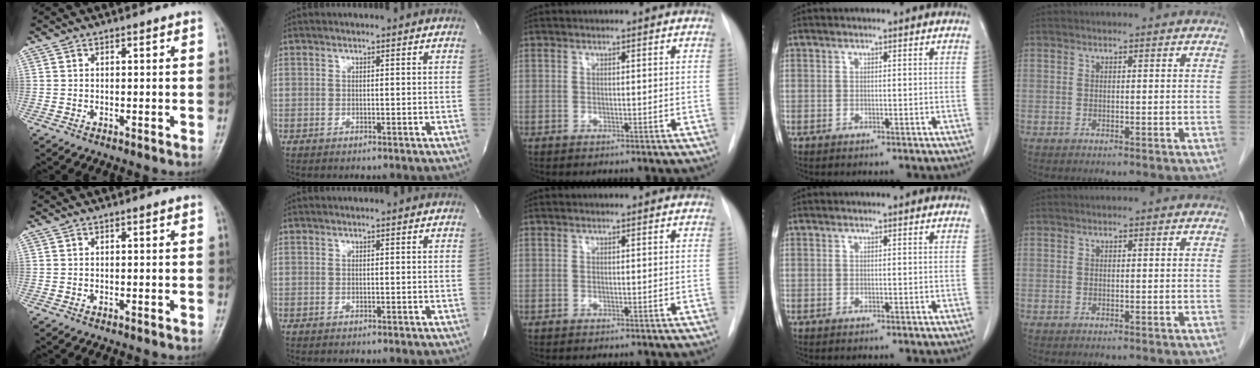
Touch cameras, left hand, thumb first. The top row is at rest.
{}